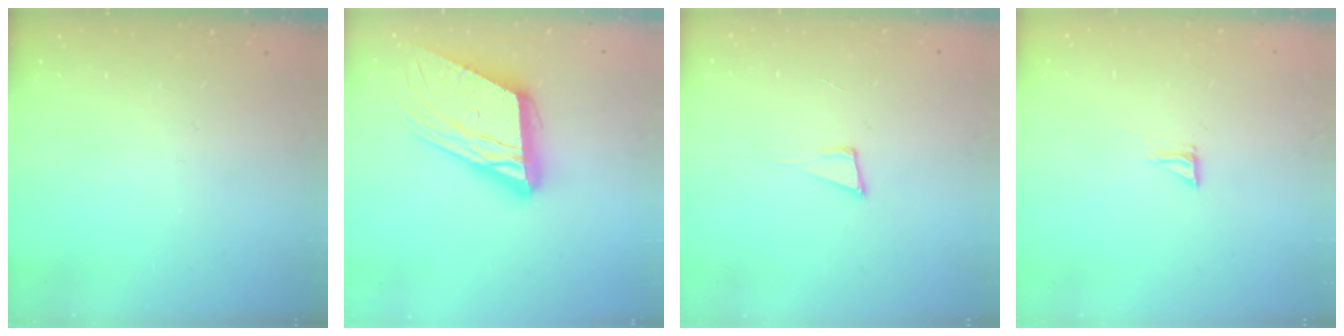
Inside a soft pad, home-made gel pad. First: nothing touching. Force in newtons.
{"total": 18.2, "press": 18.0, "slide": 2.7}
{"total": 5.7, "press": 4.5, "slide": 3.4}
{"total": 4.2, "press": 4.2, "slide": 0.2}